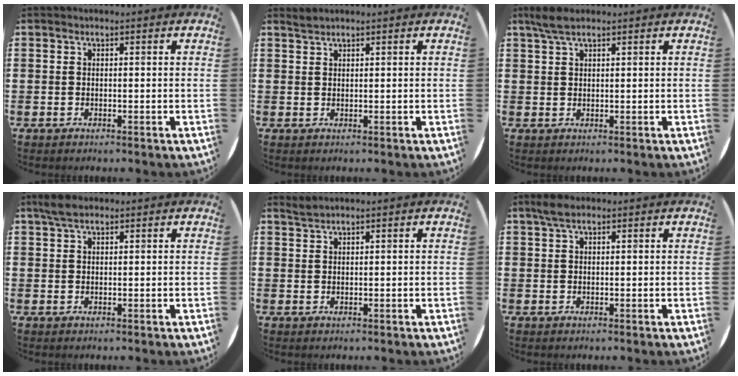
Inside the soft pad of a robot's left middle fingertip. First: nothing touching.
{"total": 0.9, "force": [0.9, -0.1, 0.0], "torque": [0.000, -0.002, 0.017]}
{"total": 2.9, "force": [2.1, 0.7, 1.8], "torque": [-0.039, 0.005, 0.037]}
{"total": 2.6, "force": [1.9, 1.0, 1.5], "torque": [-0.032, 0.006, 0.033]}
{"total": 1.1, "force": [1.1, -0.1, 0.1], "torque": [-0.001, 0.000, 0.021]}
{"total": 2.1, "force": [1.4, 0.8, 1.3], "torque": [-0.027, 0.006, 0.025]}